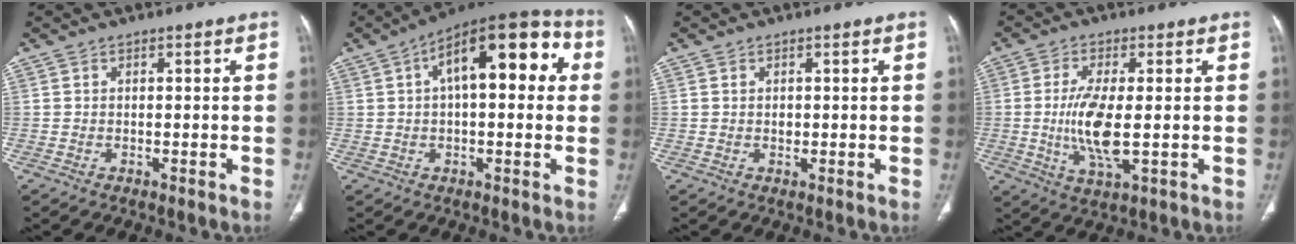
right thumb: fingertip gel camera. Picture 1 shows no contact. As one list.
[{"total": 17.9, "force": [4.3, 8.0, 15.4], "torque": [-0.193, 0.041, 0.054]}, {"total": 0.9, "force": [0.2, 0.7, 0.6], "torque": [-0.008, 0.001, 0.004]}, {"total": 9.4, "force": [-0.5, 3.1, 8.8], "torque": [-0.187, -0.014, -0.006]}]